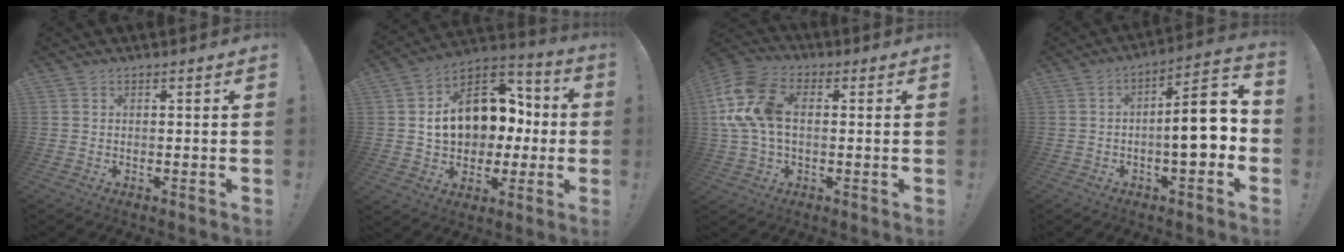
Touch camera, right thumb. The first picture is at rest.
{"total": 17.1, "force": [1.9, 13.0, 10.9], "torque": [-0.164, -0.002, 0.052]}
{"total": 15.7, "force": [1.7, 10.2, 11.8], "torque": [-0.243, 0.007, 0.035]}
{"total": 12.6, "force": [-1.9, 3.2, 12.0], "torque": [-0.176, 0.008, -0.036]}